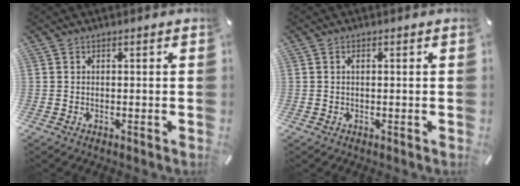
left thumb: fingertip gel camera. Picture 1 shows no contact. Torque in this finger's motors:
{"motor_torque": [0.00, -0.12, -0.05, 0.02, 0.01]}